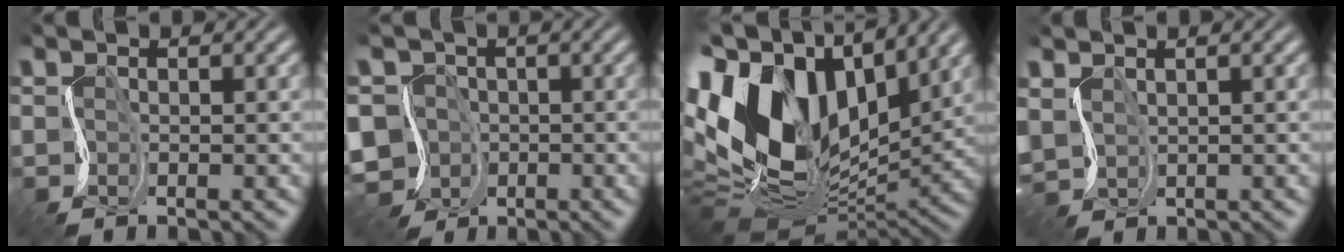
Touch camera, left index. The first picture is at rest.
{"total": 7.9, "force": [-4.3, 6.0, 2.6], "torque": [-0.040, -0.026, -0.087]}
{"total": 14.7, "force": [3.7, 9.3, 10.7], "torque": [-0.225, -0.003, 0.068]}
{"total": 2.1, "force": [1.3, 1.2, 1.0], "torque": [-0.033, 0.000, 0.033]}